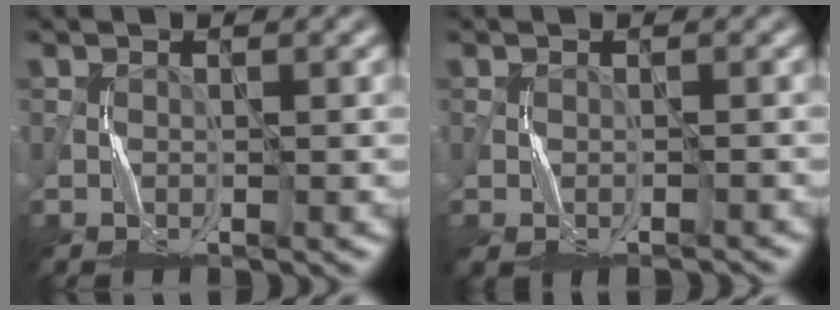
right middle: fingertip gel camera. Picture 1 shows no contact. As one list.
[{"total": 1.3, "force": [-0.7, 0.4, 1.0], "torque": [-0.023, -0.003, -0.010]}]